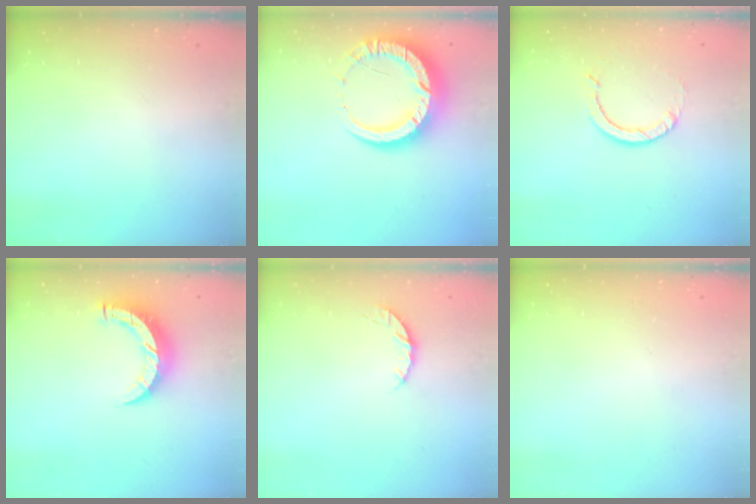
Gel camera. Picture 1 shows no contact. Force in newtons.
{"total": 13.7, "press": 13.6, "slide": 1.4}
{"total": 3.8, "press": 3.8, "slide": 0.4}
{"total": 10.2, "press": 10.1, "slide": 1.0}
{"total": 3.6, "press": 3.5, "slide": 0.4}
{"total": 2.6, "press": 2.6, "slide": 0.2}